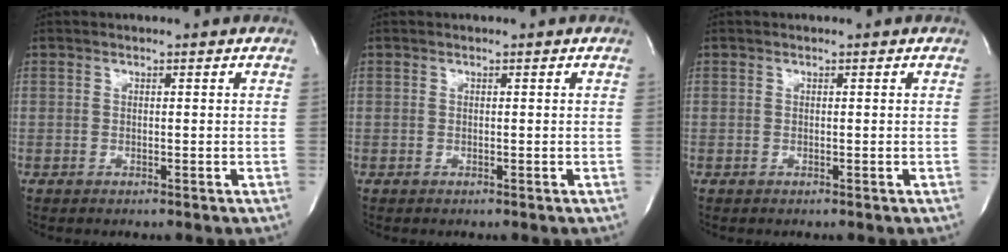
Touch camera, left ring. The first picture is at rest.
{"total": 0.0}
{"total": 0.0}